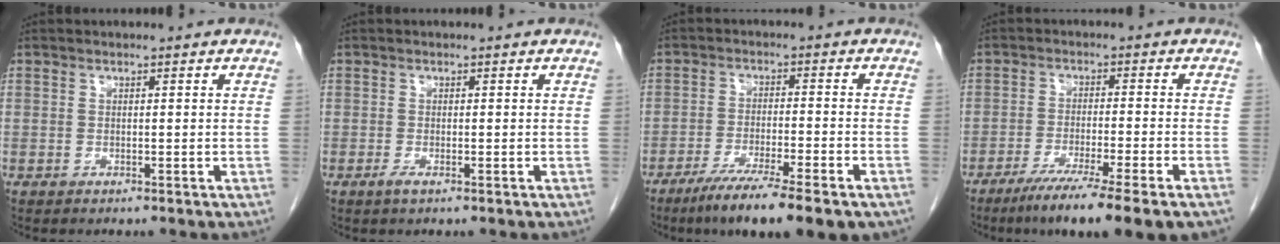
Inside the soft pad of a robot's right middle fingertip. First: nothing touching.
{"total": 1.9, "force": [-1.0, 0.4, 1.6], "torque": [-0.032, -0.003, -0.019]}
{"total": 12.5, "force": [-8.9, 1.0, 8.8], "torque": [-0.134, -0.029, -0.138]}
{"total": 11.9, "force": [-8.3, -0.5, 8.5], "torque": [-0.129, -0.032, -0.127]}